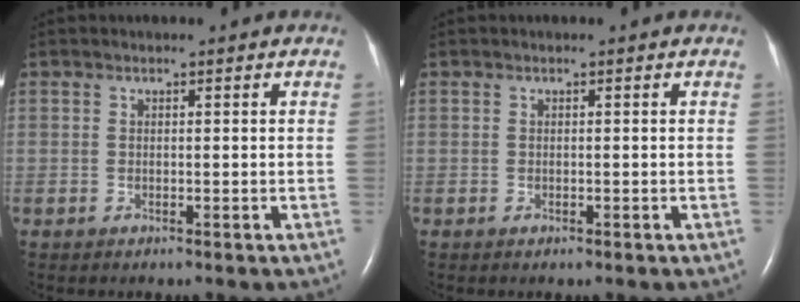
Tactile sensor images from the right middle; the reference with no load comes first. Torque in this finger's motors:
{"motor_torque": [-0.18, 0.08, 0.01, 0.01]}